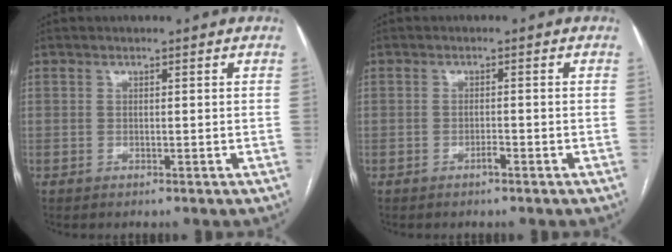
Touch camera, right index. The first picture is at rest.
{"total": 1.2, "force": [-0.8, 0.1, 0.8], "torque": [-0.017, 0.000, -0.014]}